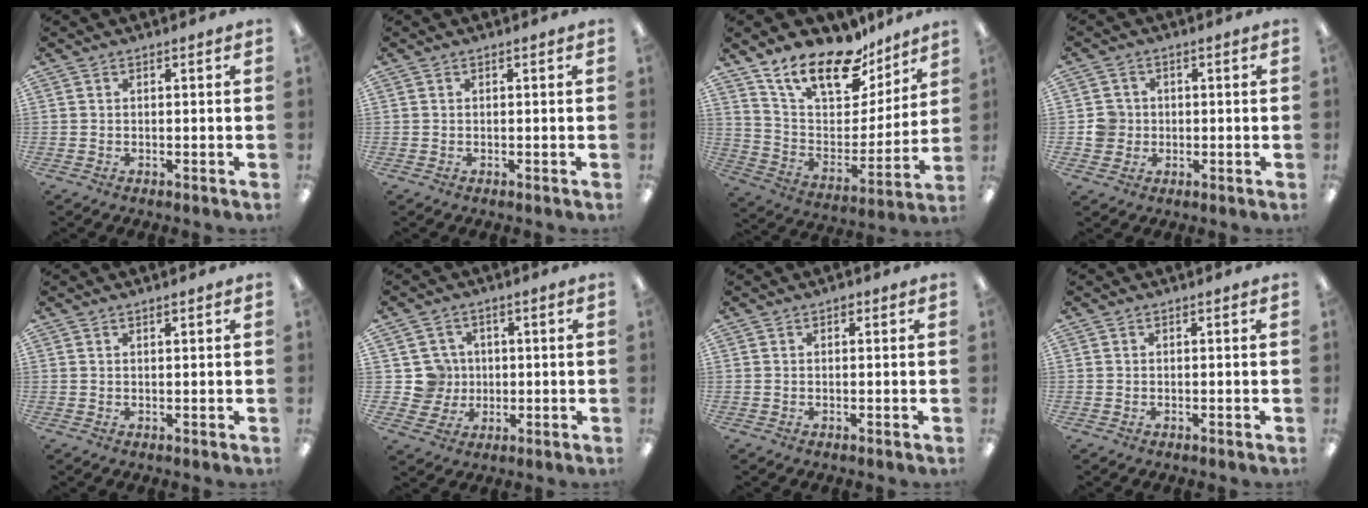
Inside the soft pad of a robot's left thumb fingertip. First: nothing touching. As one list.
[{"total": 0.0}, {"total": 19.2, "force": [14.6, 8.3, 9.3], "torque": [-0.162, -0.100, 0.260]}, {"total": 4.9, "force": [-0.2, 4.8, 1.0], "torque": [-0.010, 0.008, -0.005]}, {"total": 0.9, "force": [0.7, 0.2, 0.5], "torque": [-0.012, 0.001, 0.012]}, {"total": 7.2, "force": [1.2, 7.1, 0.4], "torque": [-0.013, 0.004, 0.029]}, {"total": 0.8, "force": [0.4, 0.6, 0.5], "torque": [-0.010, 0.004, 0.006]}, {"total": 0.0}]